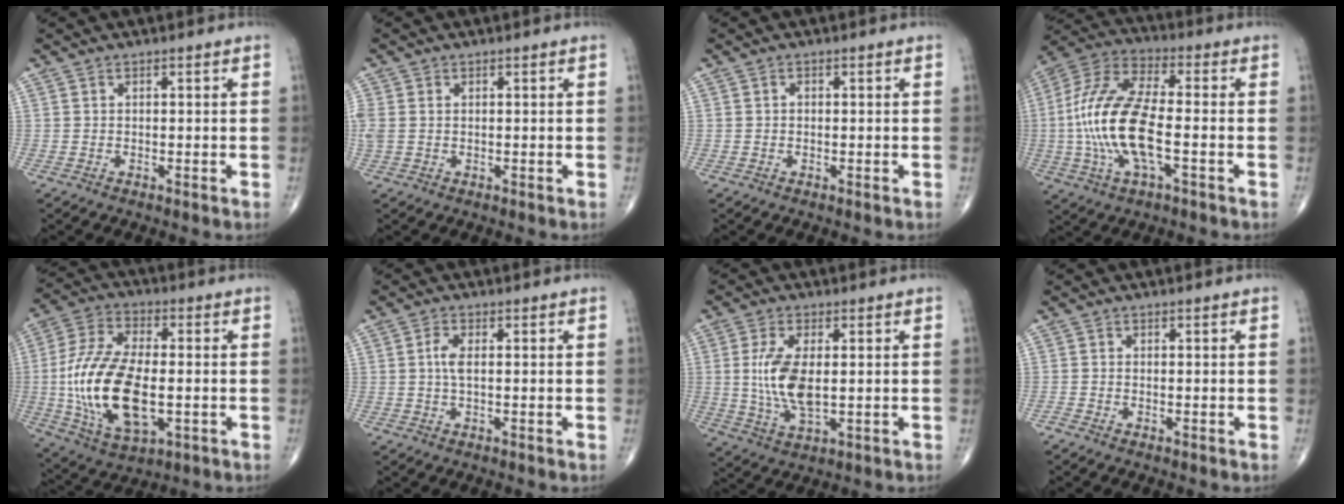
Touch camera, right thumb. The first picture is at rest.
{"total": 2.9, "force": [0.3, 2.1, 1.9], "torque": [-0.067, 0.011, 0.011]}
{"total": 0.5, "force": [0.0, 0.4, 0.3], "torque": [-0.003, 0.001, 0.000]}
{"total": 17.9, "force": [-2.6, 6.9, 16.3], "torque": [-0.355, 0.026, -0.050]}
{"total": 20.3, "force": [-2.4, 10.1, 17.4], "torque": [-0.354, 0.003, -0.034]}
{"total": 2.6, "force": [0.2, 0.9, 2.5], "torque": [-0.061, -0.001, -0.001]}
{"total": 9.5, "force": [0.6, 4.2, 8.6], "torque": [-0.179, -0.013, 0.016]}
{"total": 0.7, "force": [-0.5, 0.2, 0.5], "torque": [-0.011, -0.002, -0.013]}